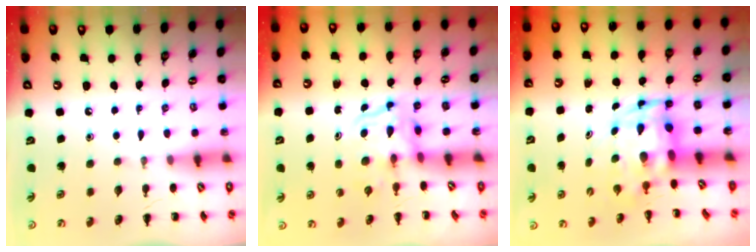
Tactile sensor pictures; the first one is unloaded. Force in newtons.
{"total": 3.3, "press": 3.3, "slide": 0.3}
{"total": 4.6, "press": 4.4, "slide": 1.2}